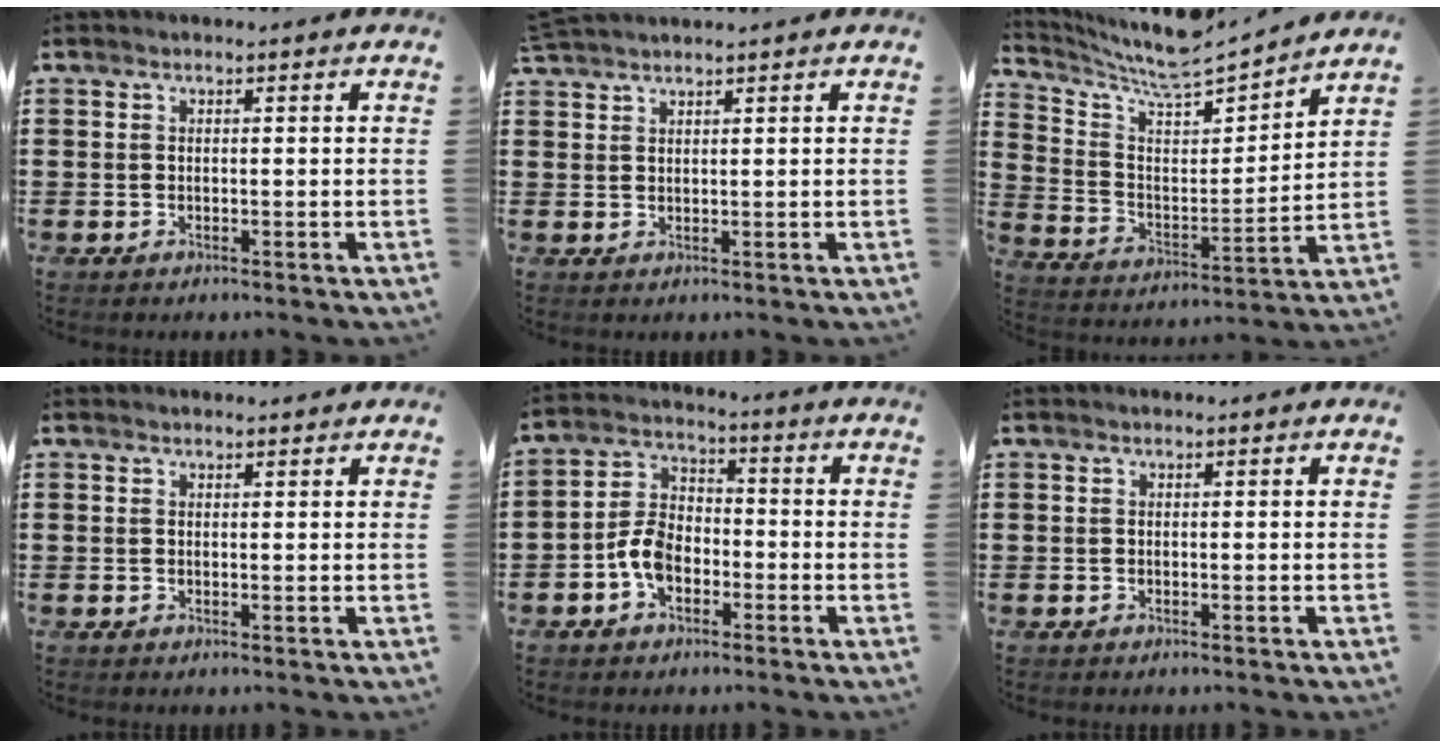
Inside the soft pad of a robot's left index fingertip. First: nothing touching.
{"total": 2.2, "force": [2.2, -0.1, 0.3], "torque": [-0.012, 0.001, 0.044]}
{"total": 7.4, "force": [6.9, 0.9, 2.6], "torque": [-0.083, -0.059, 0.116]}
{"total": 0.8, "force": [0.8, 0.2, 0.2], "torque": [-0.005, 0.001, 0.015]}
{"total": 6.2, "force": [-2.5, 4.1, 3.9], "torque": [-0.098, 0.008, -0.054]}
{"total": 0.0}